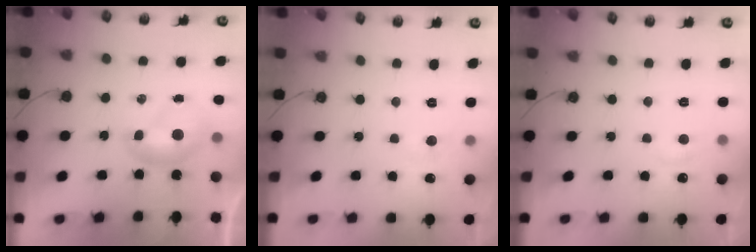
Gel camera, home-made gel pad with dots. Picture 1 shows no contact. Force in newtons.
{"total": 0.6, "press": 0.1, "slide": 0.6}
{"total": 0.9, "press": 0.5, "slide": 0.8}